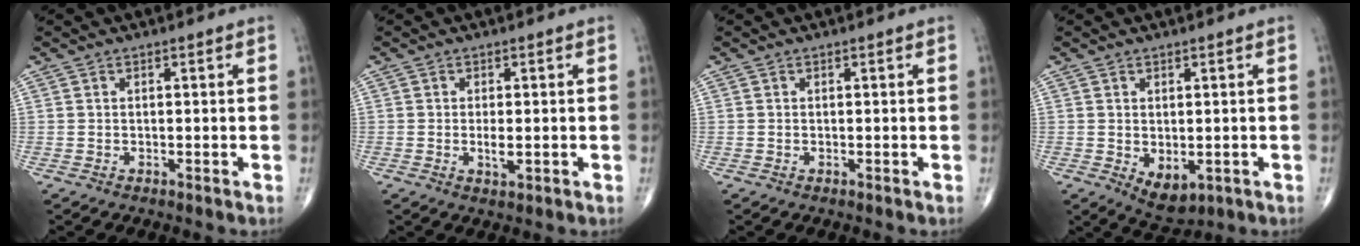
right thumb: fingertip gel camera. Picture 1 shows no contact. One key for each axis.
{"total": 2.6, "fx": -0.3, "fy": 1.1, "fz": 2.3, "tx": -0.043, "ty": -0.004, "tz": -0.006}
{"total": 0.0}
{"total": 5.3, "fx": -1.1, "fy": 3.2, "fz": 4.1, "tx": -0.051, "ty": -0.006, "tz": 0.001}